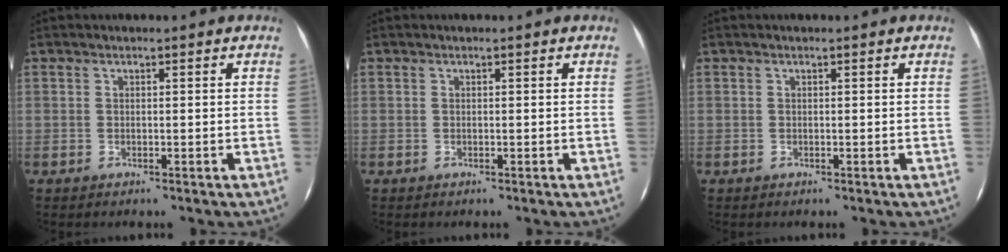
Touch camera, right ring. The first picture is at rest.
{"total": 0.0}
{"total": 0.0}